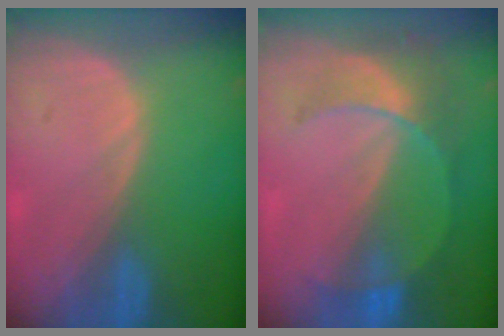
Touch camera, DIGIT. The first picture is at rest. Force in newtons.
{"total": 7.8, "press": 6.7, "slide": 3.9}